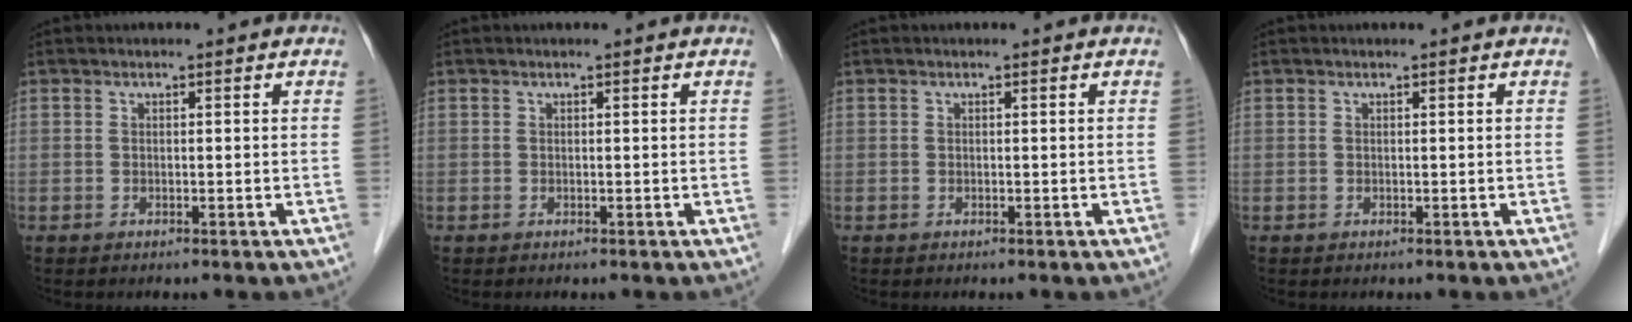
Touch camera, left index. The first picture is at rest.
{"total": 0.0}
{"total": 0.0}
{"total": 0.0}